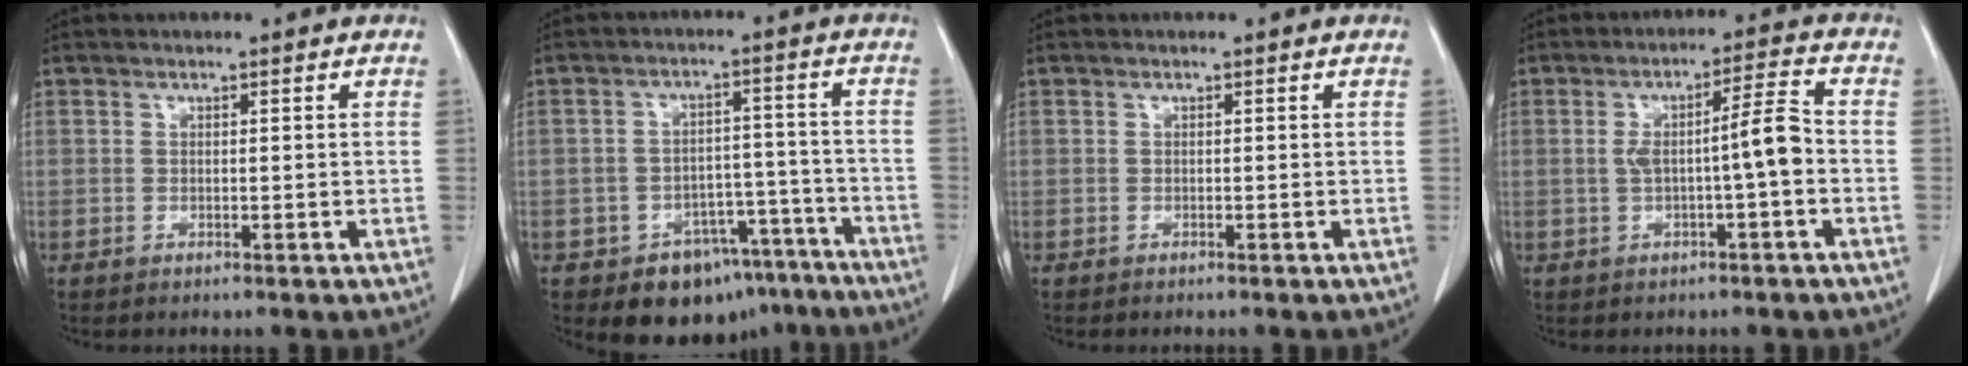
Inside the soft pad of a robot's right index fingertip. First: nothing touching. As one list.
[{"total": 10.8, "force": [-7.5, 7.3, 3.0], "torque": [-0.011, 0.054, -0.097]}, {"total": 0.0}, {"total": 6.3, "force": [-0.8, 0.1, 6.2], "torque": [-0.104, 0.019, -0.010]}]